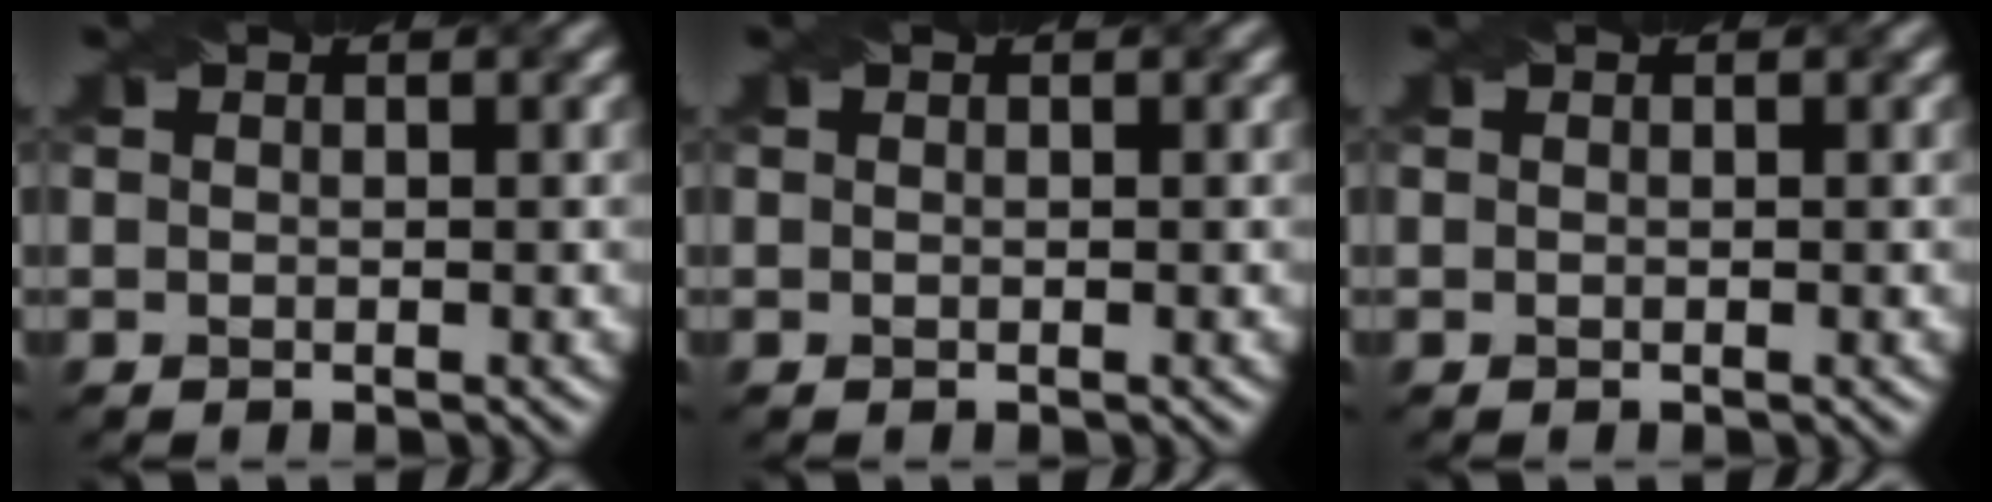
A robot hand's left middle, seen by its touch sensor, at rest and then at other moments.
{"total": 0.0}
{"total": 0.0}